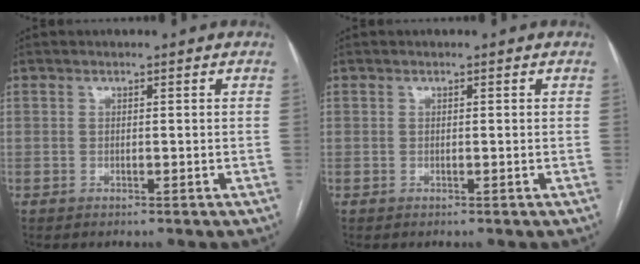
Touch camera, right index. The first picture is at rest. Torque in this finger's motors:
{"motor_torque": [-0.18, 0.08, 0.02, 0.01]}